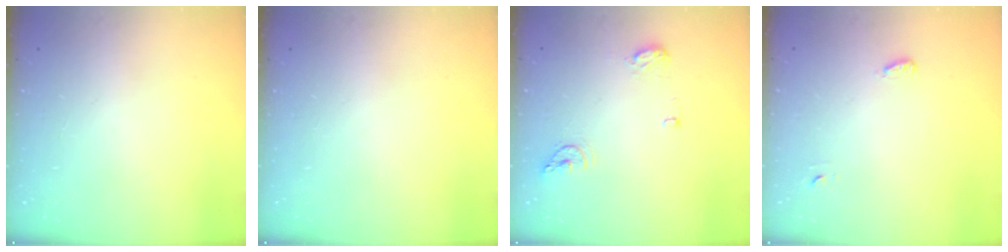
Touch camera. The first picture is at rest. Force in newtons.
{"total": 0.0}
{"total": 11.0, "press": 8.3, "slide": 7.1}
{"total": 2.8, "press": 2.7, "slide": 0.6}